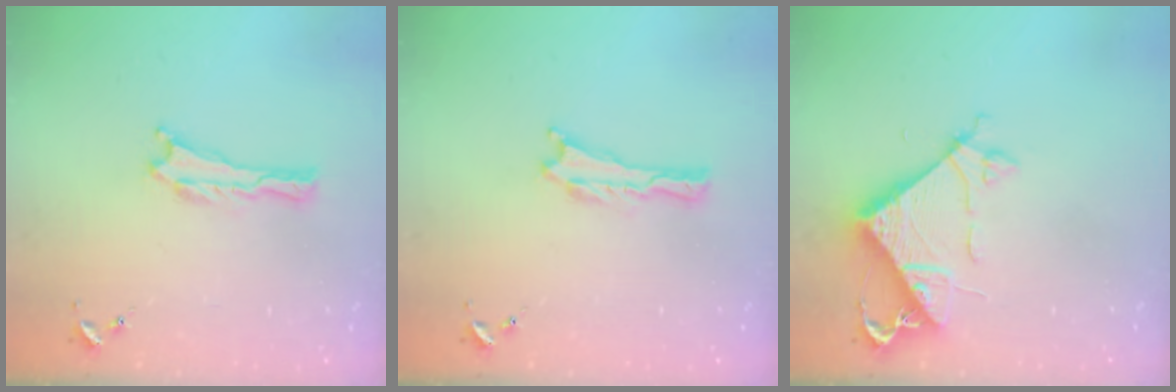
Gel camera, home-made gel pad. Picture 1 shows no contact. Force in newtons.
{"total": 0.0}
{"total": 7.1, "press": 7.1, "slide": 0.6}